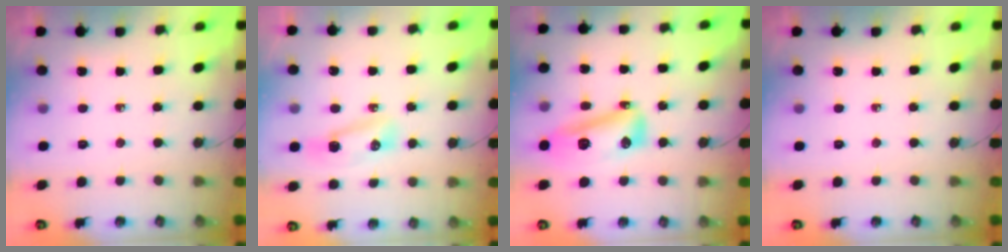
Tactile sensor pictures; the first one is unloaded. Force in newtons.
{"total": 7.9, "press": 7.7, "slide": 1.6}
{"total": 13.1, "press": 13.0, "slide": 1.1}
{"total": 0.0}